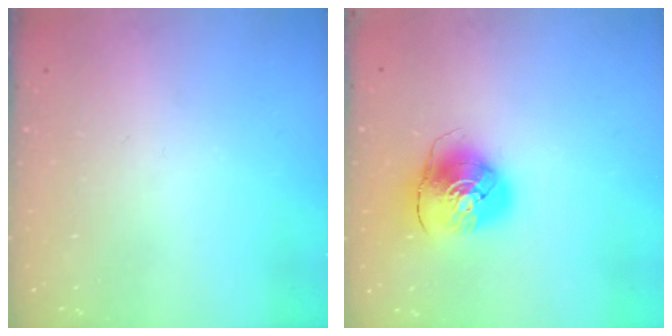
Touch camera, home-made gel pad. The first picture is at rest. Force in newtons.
{"total": 9.4, "press": 9.2, "slide": 1.5}